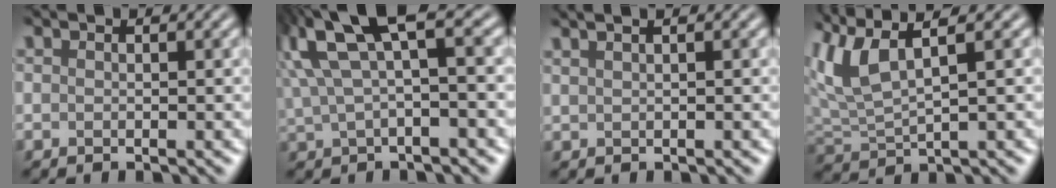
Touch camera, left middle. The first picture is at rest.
{"total": 5.2, "force": [2.7, 1.3, 4.2], "torque": [-0.093, 0.027, 0.064]}
{"total": 4.3, "force": [2.6, 2.2, 2.6], "torque": [-0.016, 0.052, 0.015]}
{"total": 5.2, "force": [3.1, 1.5, 4.0], "torque": [-0.111, 0.021, 0.073]}